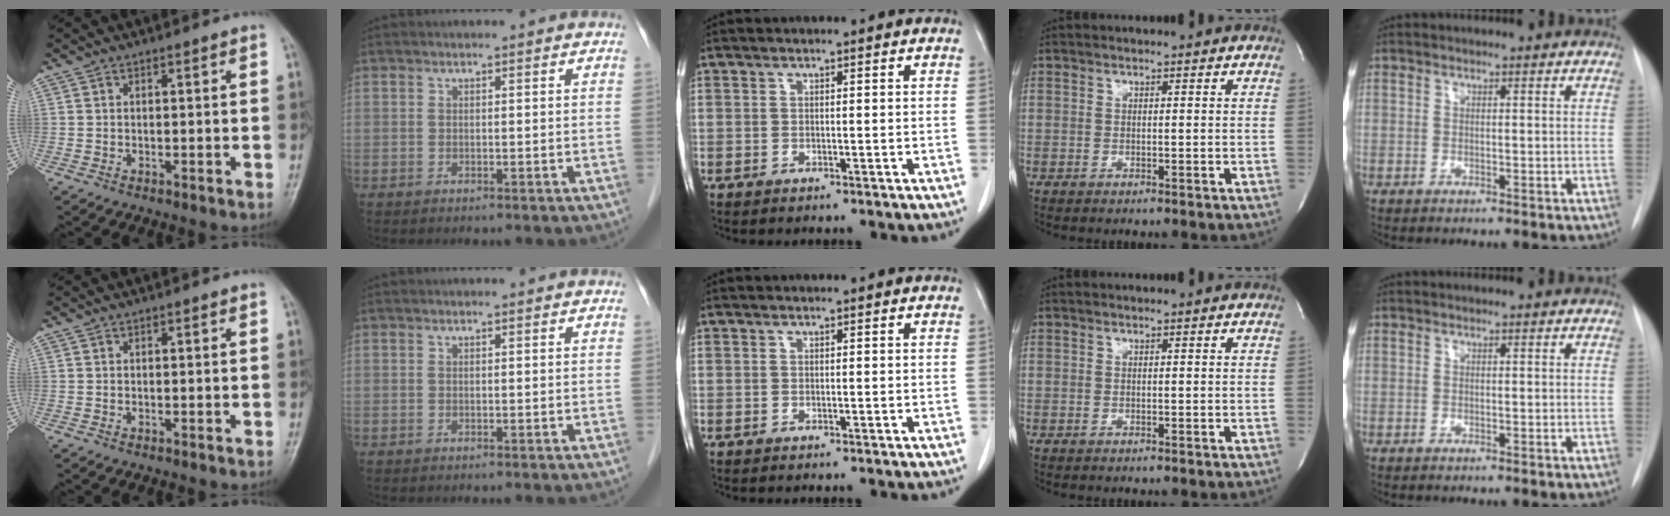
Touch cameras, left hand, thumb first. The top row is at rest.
{}